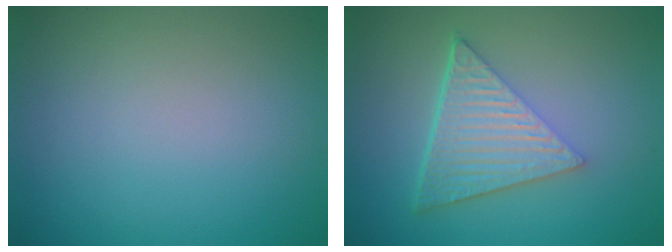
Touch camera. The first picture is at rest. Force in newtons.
{"total": 6.7, "press": 4.5, "slide": 5.0}